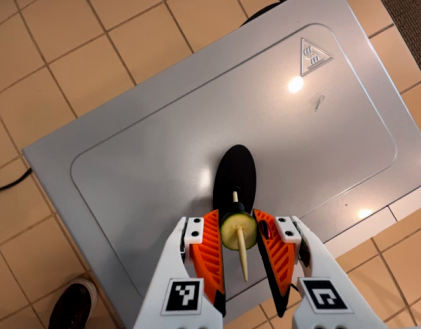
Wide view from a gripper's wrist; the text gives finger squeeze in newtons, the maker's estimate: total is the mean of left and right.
{"total": 7.7, "left": 7.3, "right": 8.0}